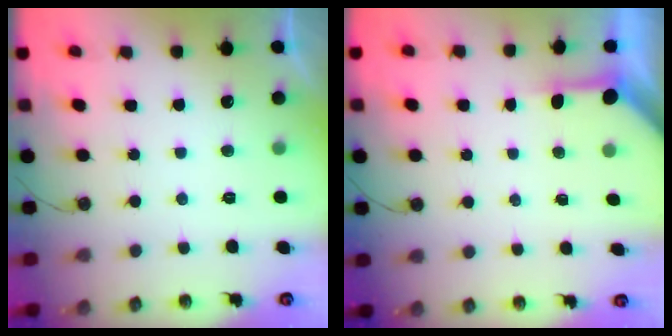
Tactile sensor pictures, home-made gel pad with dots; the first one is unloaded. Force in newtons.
{"total": 3.7, "press": 3.7, "slide": 0.3}